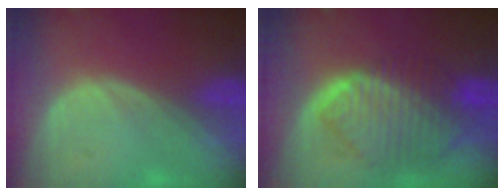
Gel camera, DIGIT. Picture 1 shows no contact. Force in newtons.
{"total": 10.0, "press": 8.5, "slide": 5.2}